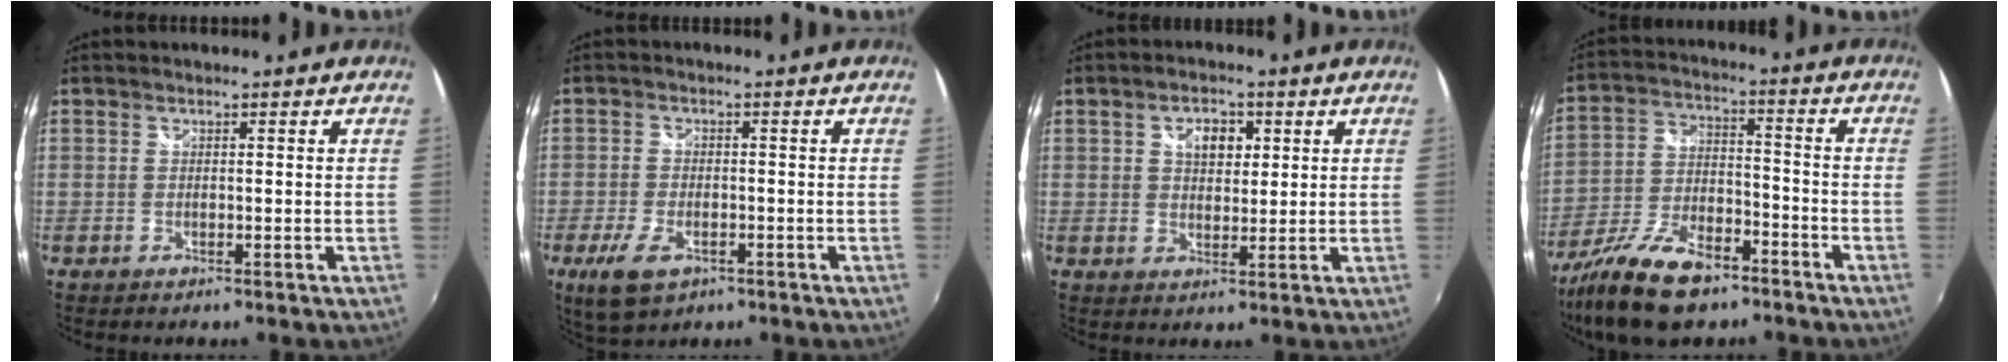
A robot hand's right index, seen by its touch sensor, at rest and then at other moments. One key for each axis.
{"total": 7.4, "fx": -3.8, "fy": 3.8, "fz": 5.2, "tx": -0.127, "ty": -0.016, "tz": -0.065}
{"total": 5.0, "fx": 1.7, "fy": 3.3, "fz": 3.3, "tx": -0.048, "ty": 0.011, "tz": 0.028}
{"total": 16.2, "fx": -11.2, "fy": 6.6, "fz": 9.6, "tx": -0.208, "ty": -0.023, "tz": -0.203}